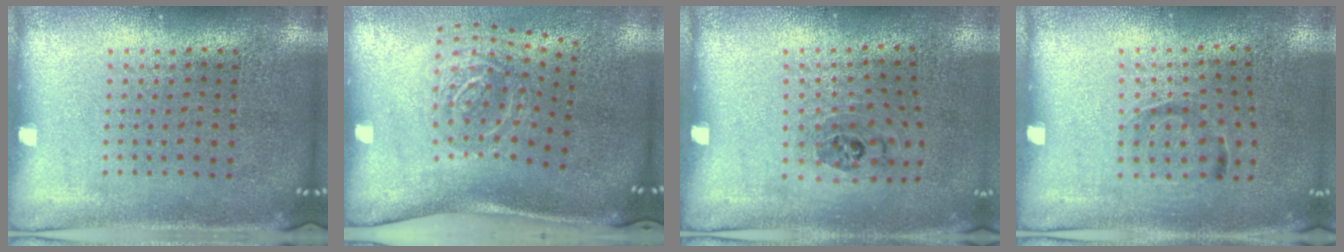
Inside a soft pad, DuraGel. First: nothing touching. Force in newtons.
{"total": 2.1, "press": 1.3, "slide": 1.6}
{"total": 1.1, "press": 0.7, "slide": 0.9}
{"total": 0.9, "press": 0.7, "slide": 0.6}